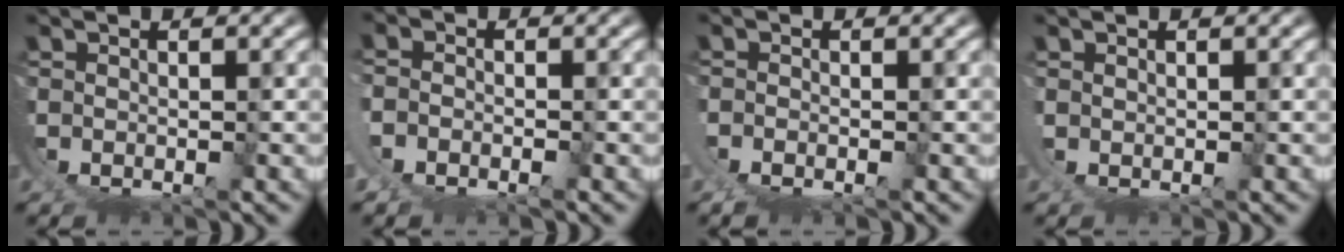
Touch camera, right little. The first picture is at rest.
{"total": 3.0, "force": [0.4, 2.5, 1.6], "torque": [-0.046, -0.008, 0.005]}
{"total": 1.7, "force": [-0.7, 1.2, 1.0], "torque": [-0.023, -0.006, -0.013]}
{"total": 0.7, "force": [0.7, 0.0, -0.1], "torque": [0.002, 0.003, 0.008]}